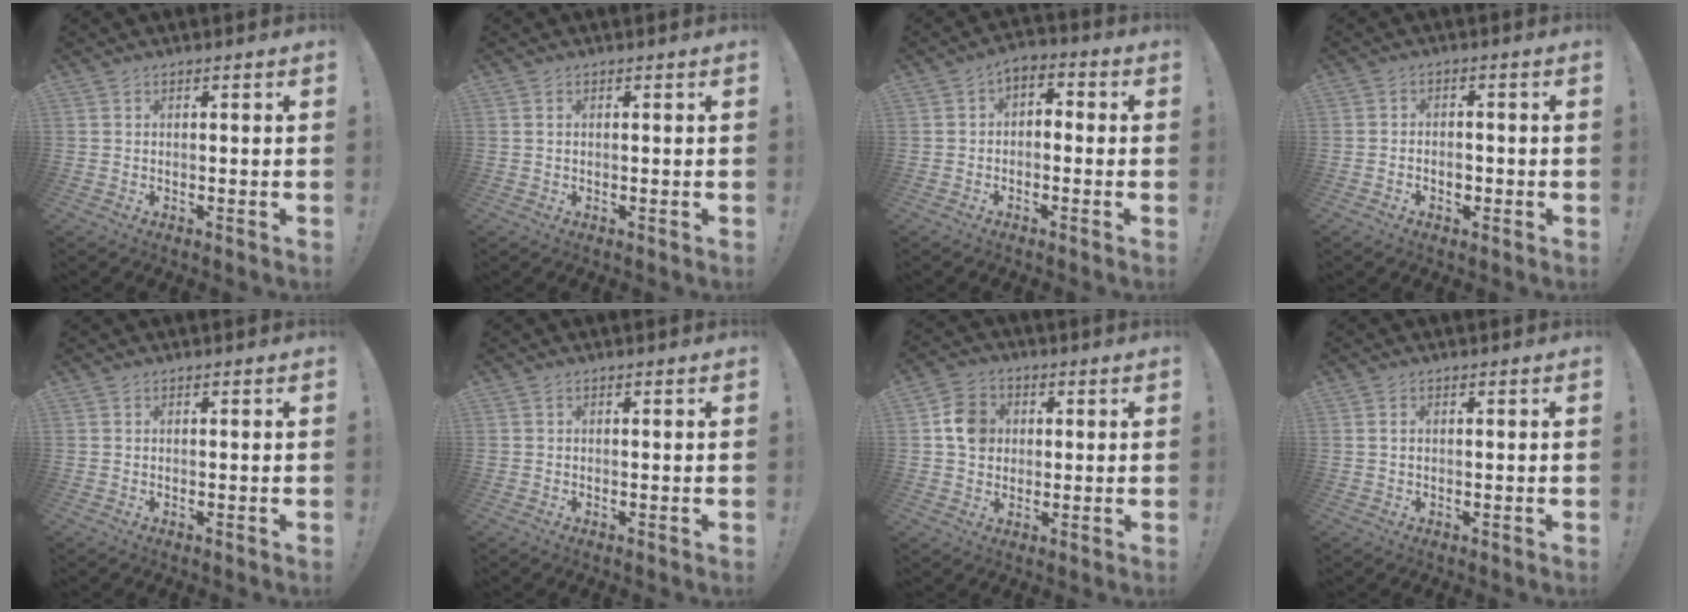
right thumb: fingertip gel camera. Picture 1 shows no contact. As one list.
[{"total": 0.6, "force": [0.3, 0.4, 0.4], "torque": [-0.013, 0.005, 0.005]}, {"total": 4.2, "force": [-2.5, 2.7, 2.0], "torque": [-0.026, 0.020, -0.043]}, {"total": 2.9, "force": [-1.4, 2.1, 1.4], "torque": [-0.021, 0.003, -0.025]}, {"total": 0.0}, {"total": 0.0}, {"total": 8.8, "force": [1.5, 7.8, 3.8], "torque": [-0.037, 0.006, 0.030]}, {"total": 1.1, "force": [0.3, 0.7, 0.8], "torque": [-0.022, 0.005, 0.006]}]